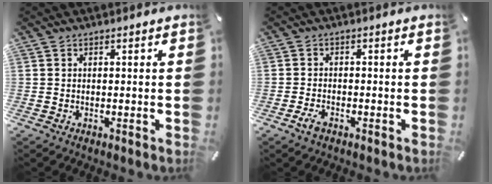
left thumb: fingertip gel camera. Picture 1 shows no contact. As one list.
[{"total": 2.6, "force": [-1.6, 1.3, 1.5], "torque": [-0.042, 0.001, -0.034]}]